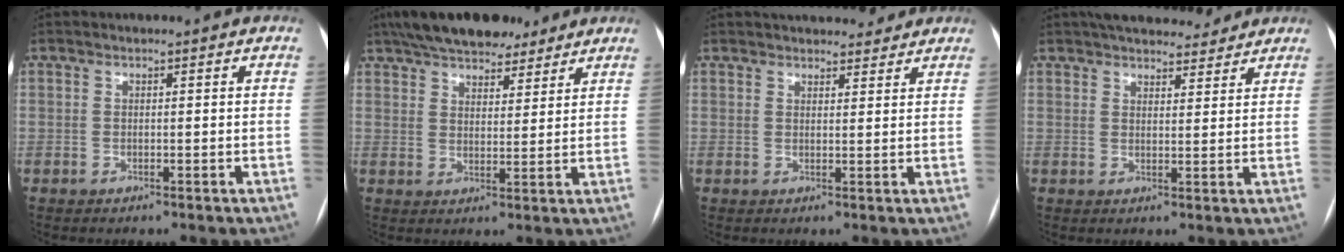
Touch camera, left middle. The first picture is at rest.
{"total": 15.4, "force": [12.5, 5.5, 7.1], "torque": [-0.125, 0.039, 0.191]}
{"total": 8.0, "force": [7.4, 2.6, 2.0], "torque": [-0.012, 0.011, 0.088]}
{"total": 11.4, "force": [10.2, 3.4, 4.0], "torque": [-0.044, 0.018, 0.138]}